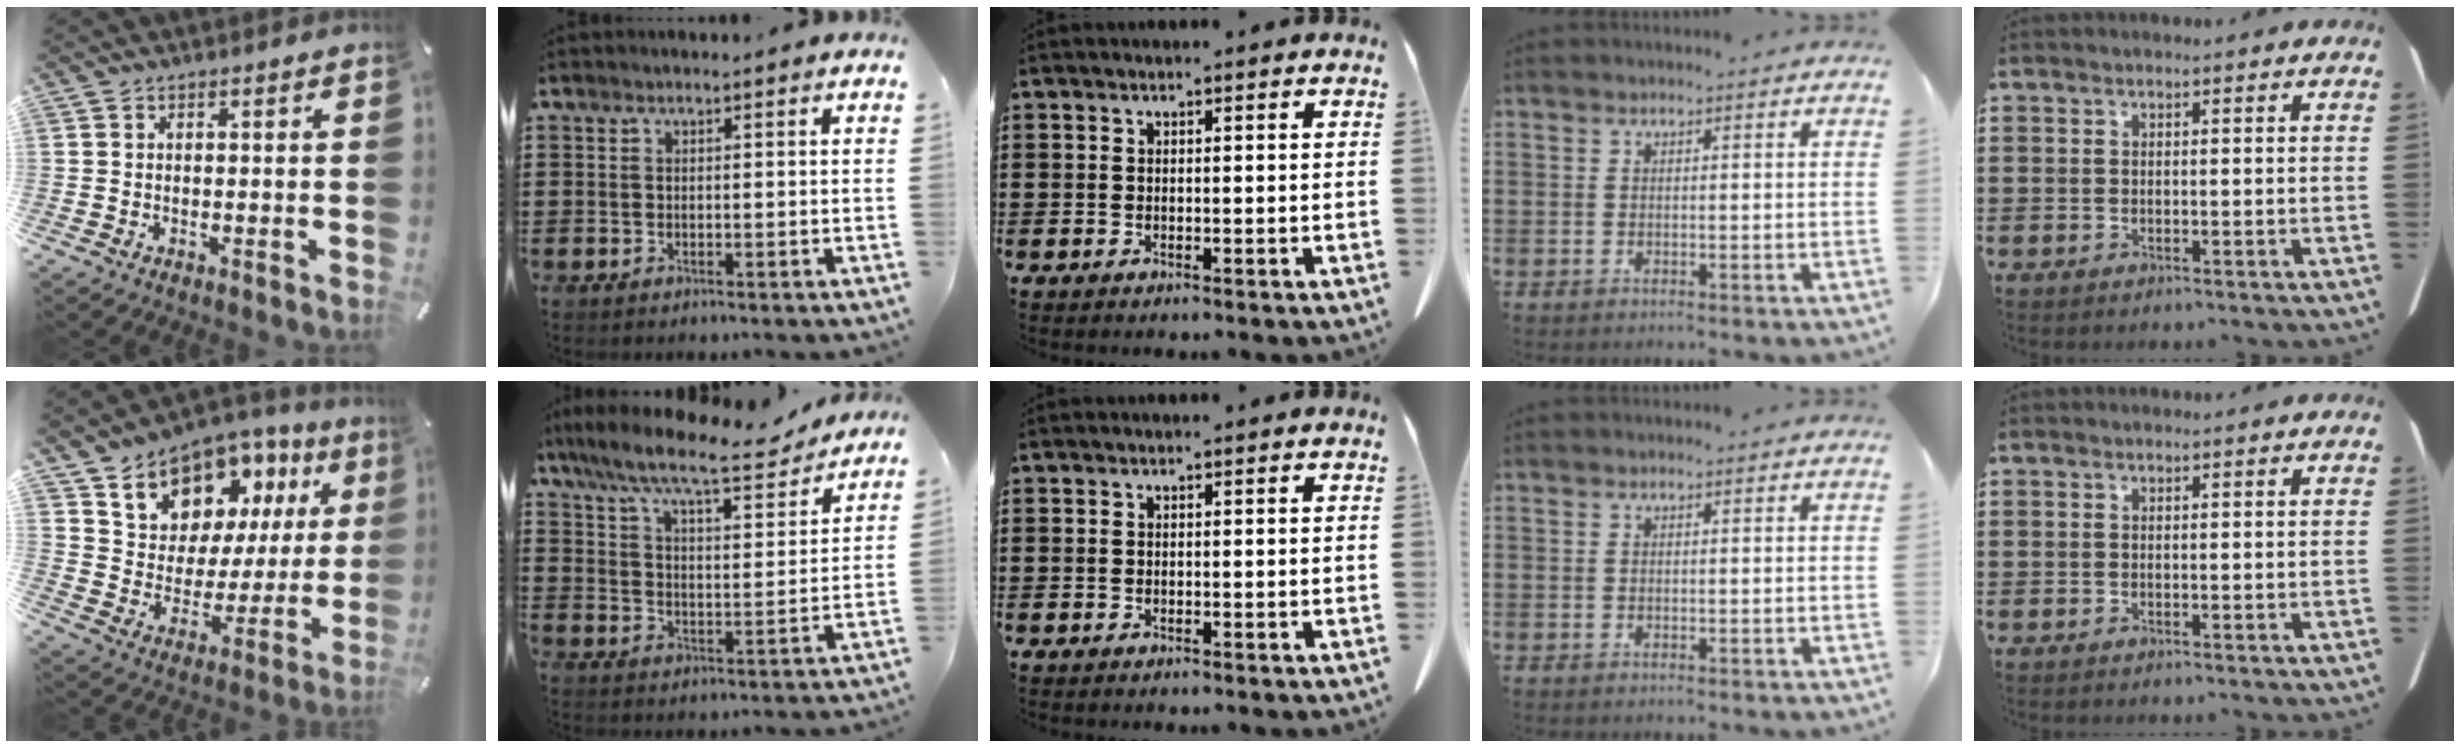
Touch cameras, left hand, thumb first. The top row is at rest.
{"thumb": {"total": 12.0, "force": [8.5, 8.3, 2.1], "torque": [-0.046, -0.079, 0.157]}, "index": {"total": 10.2, "force": [8.8, 0.8, 5.2], "torque": [-0.125, -0.047, 0.146]}}